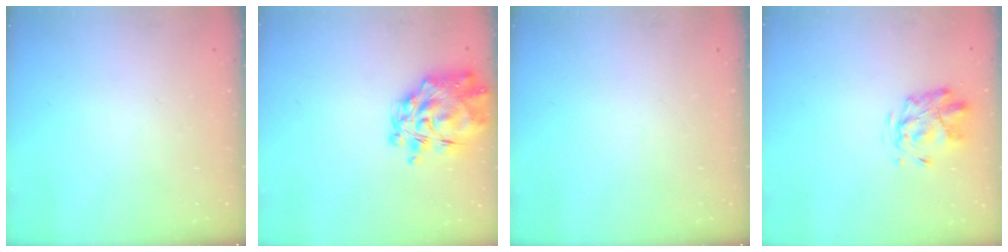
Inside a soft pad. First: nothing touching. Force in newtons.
{"total": 12.0, "press": 11.2, "slide": 4.3}
{"total": 0.0}
{"total": 2.8, "press": 2.4, "slide": 1.4}